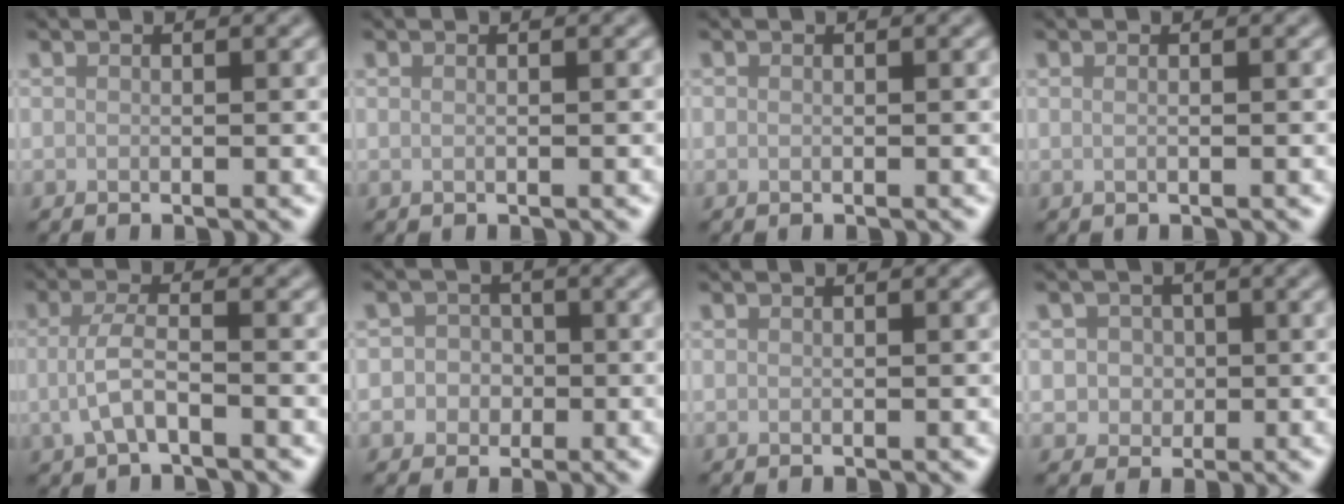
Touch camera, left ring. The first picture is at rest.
{"total": 0.7, "force": [0.2, 0.4, 0.5], "torque": [-0.008, -0.003, -0.001]}
{"total": 0.0}
{"total": 1.0, "force": [0.2, 0.5, 0.8], "torque": [-0.008, -0.007, -0.003]}
{"total": 3.2, "force": [-0.8, 1.2, 2.8], "torque": [-0.064, -0.001, -0.019]}
{"total": 2.8, "force": [-0.5, 2.7, 0.7], "torque": [0.014, 0.008, -0.028]}
{"total": 0.0}
{"total": 2.8, "force": [0.4, 2.6, 1.1], "torque": [-0.005, 0.005, 0.001]}